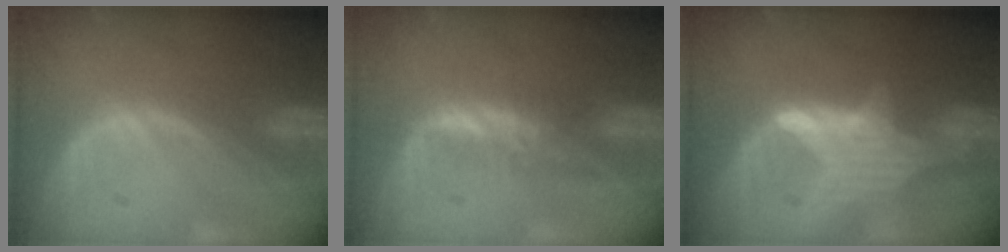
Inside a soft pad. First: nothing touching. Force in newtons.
{"total": 2.8, "press": 2.7, "slide": 0.5}
{"total": 6.0, "press": 6.0, "slide": 0.5}